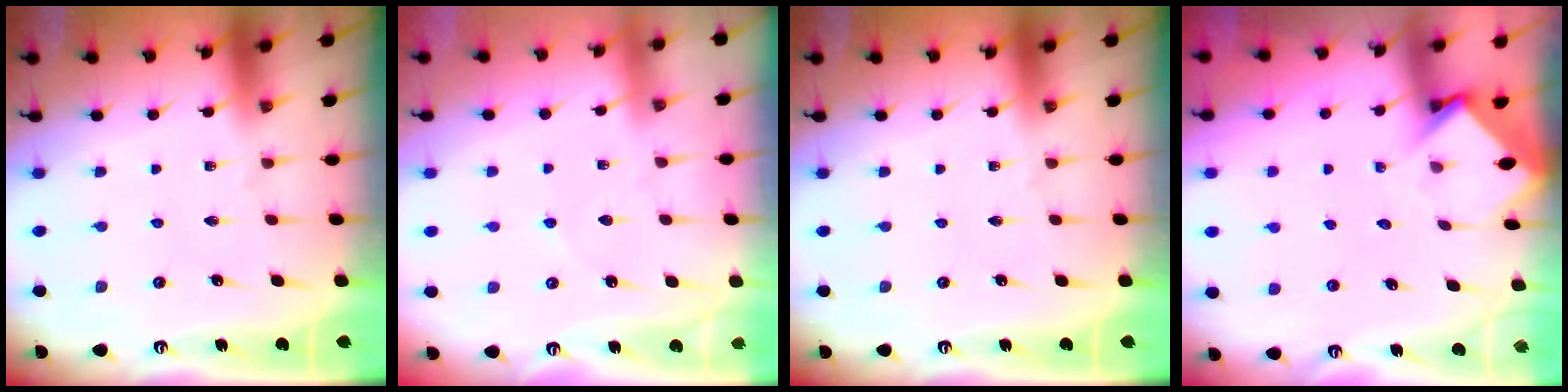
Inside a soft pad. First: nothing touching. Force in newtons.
{"total": 2.0, "press": 2.0, "slide": 0.2}
{"total": 0.0}
{"total": 3.8, "press": 3.8, "slide": 0.2}